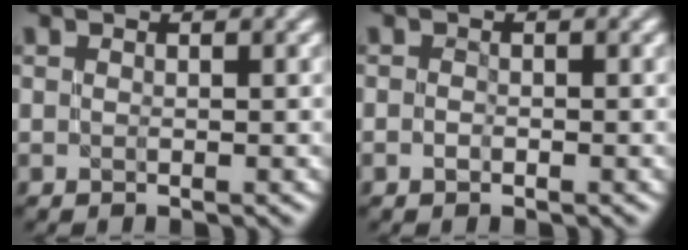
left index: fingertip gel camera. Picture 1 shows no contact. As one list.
[{"total": 0.5, "force": [-0.4, 0.3, 0.2], "torque": [-0.004, 0.001, -0.009]}]